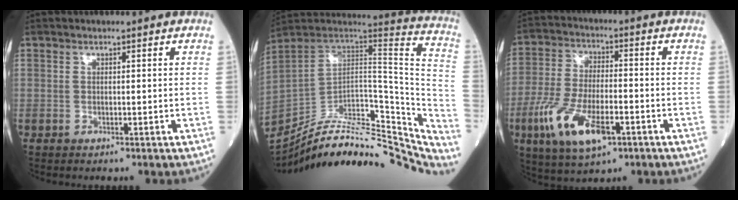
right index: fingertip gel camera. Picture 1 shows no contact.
{"total": 33.6, "force": [-29.8, 9.0, 12.8], "torque": [-0.161, 0.000, -0.397]}
{"total": 12.7, "force": [-5.5, 4.4, 10.6], "torque": [-0.220, -0.014, -0.095]}